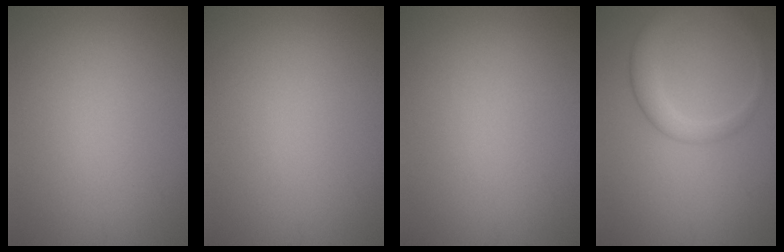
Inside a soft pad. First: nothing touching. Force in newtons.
{"total": 0.0}
{"total": 0.0}
{"total": 2.9, "press": 2.8, "slide": 0.1}